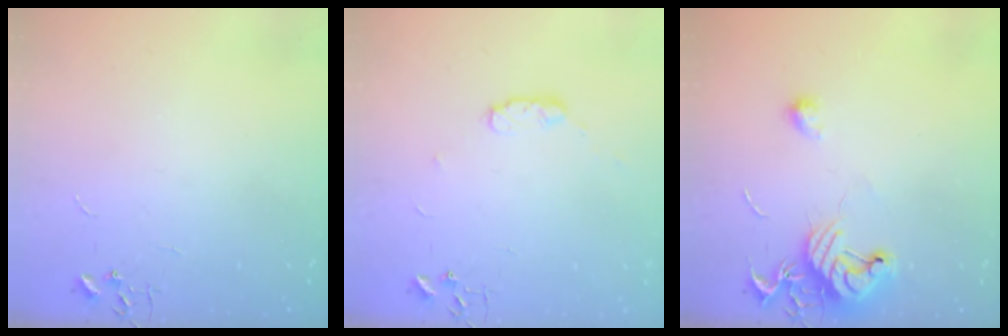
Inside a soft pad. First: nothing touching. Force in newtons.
{"total": 6.2, "press": 6.1, "slide": 0.9}
{"total": 12.1, "press": 12.1, "slide": 0.4}